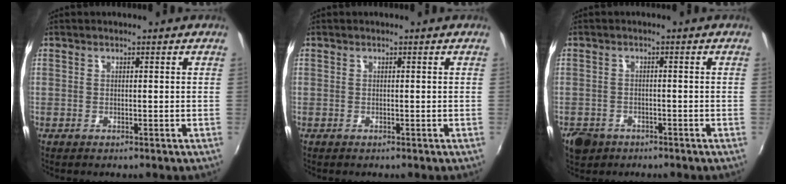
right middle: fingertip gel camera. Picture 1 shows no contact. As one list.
[{"total": 0.0}, {"total": 5.0, "force": [-3.1, 3.4, 1.8], "torque": [-0.053, -0.008, -0.050]}]